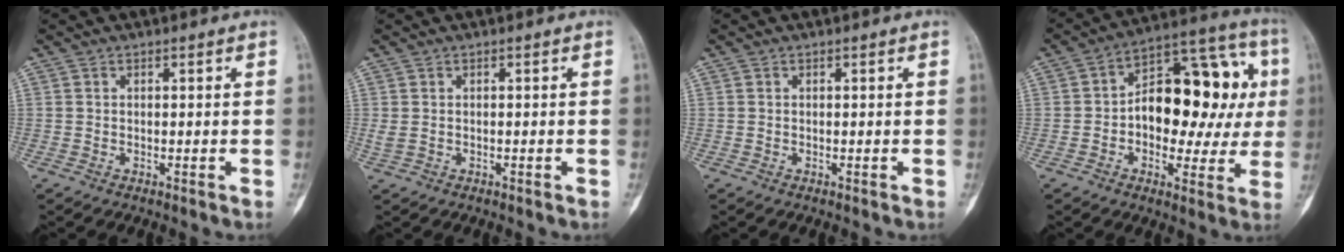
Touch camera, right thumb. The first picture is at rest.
{"total": 1.3, "force": [-0.1, 0.9, 1.0], "torque": [-0.035, 0.006, 0.001]}
{"total": 0.0}
{"total": 21.3, "force": [1.4, 11.9, 17.6], "torque": [-0.209, 0.041, 0.017]}